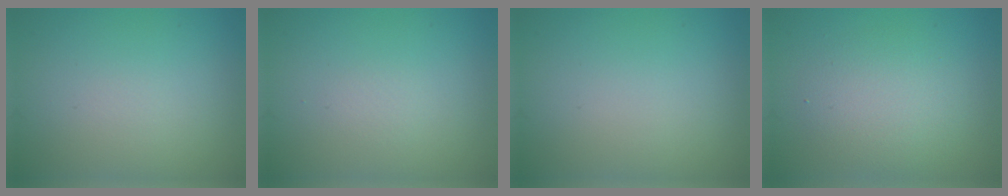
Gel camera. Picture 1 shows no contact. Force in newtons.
{"total": 0.6, "press": 0.6, "slide": 0.1}
{"total": 0.0}
{"total": 3.5, "press": 3.4, "slide": 0.4}